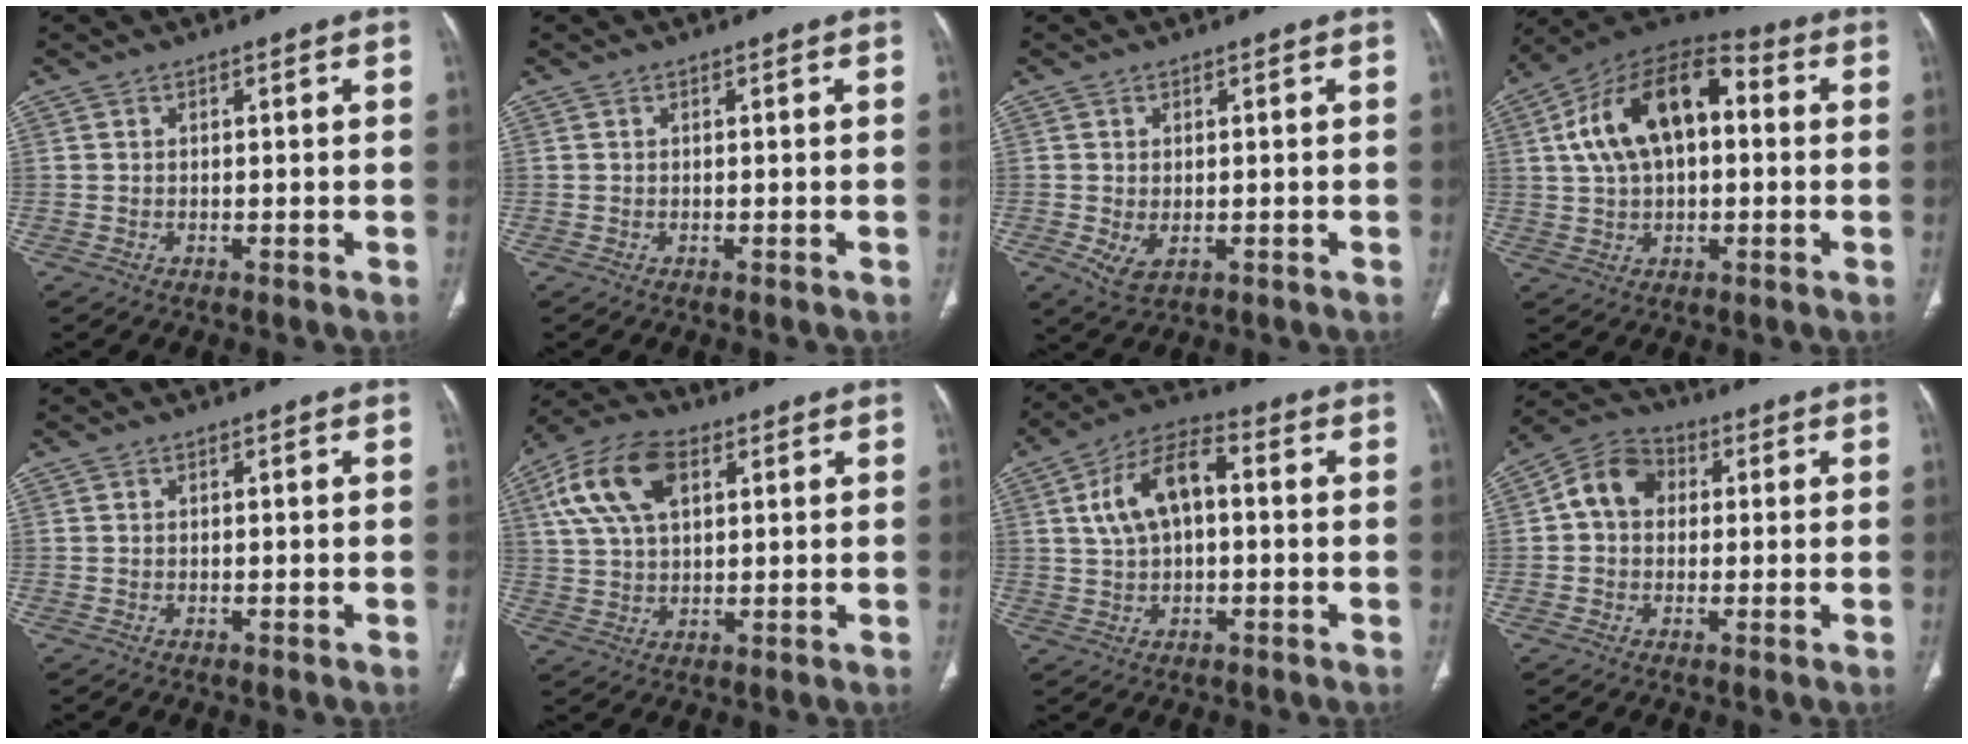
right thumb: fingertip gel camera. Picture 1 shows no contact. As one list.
[{"total": 0.0}, {"total": 3.9, "force": [-0.8, 2.4, 3.1], "torque": [-0.061, -0.008, -0.002]}, {"total": 17.9, "force": [3.0, 10.3, 14.4], "torque": [-0.236, 0.035, 0.043]}, {"total": 0.0}, {"total": 13.4, "force": [4.9, 7.5, 10.0], "torque": [-0.196, 0.011, 0.091]}, {"total": 11.1, "force": [1.6, 6.1, 9.2], "torque": [-0.169, 0.028, 0.023]}, {"total": 8.5, "force": [1.2, 6.7, 5.0], "torque": [-0.075, 0.023, 0.007]}]